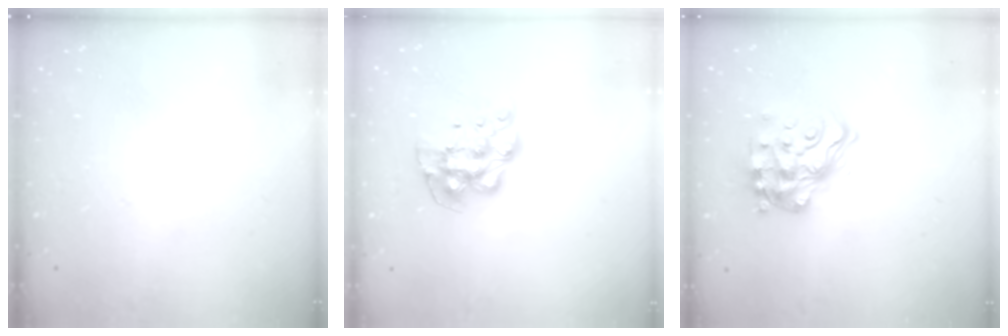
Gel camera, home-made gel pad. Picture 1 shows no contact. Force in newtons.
{"total": 10.1, "press": 10.1, "slide": 0.9}
{"total": 15.1, "press": 14.9, "slide": 2.0}